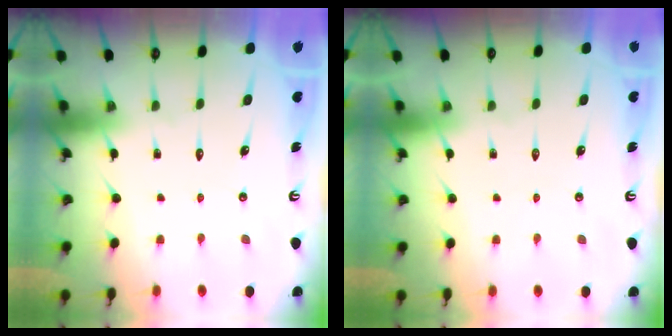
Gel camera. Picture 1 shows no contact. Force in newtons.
{"total": 0.6, "press": 0.5, "slide": 0.2}